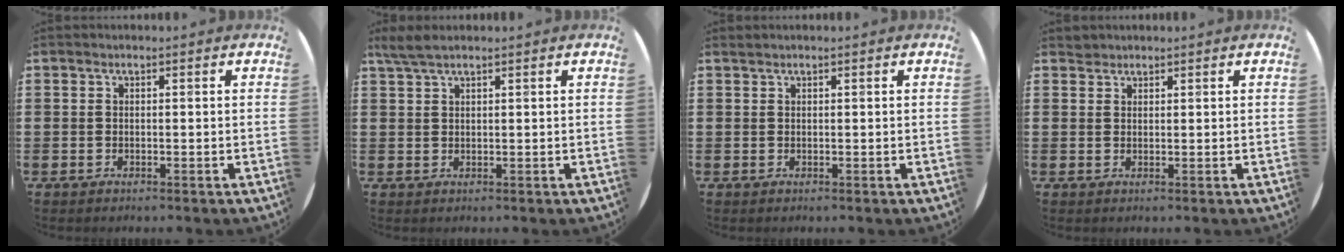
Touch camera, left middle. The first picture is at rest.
{"total": 2.4, "force": [1.8, 0.3, 1.5], "torque": [-0.031, 0.004, 0.033]}
{"total": 0.0}
{"total": 1.0, "force": [1.0, 0.3, -0.1], "torque": [0.000, 0.001, 0.020]}